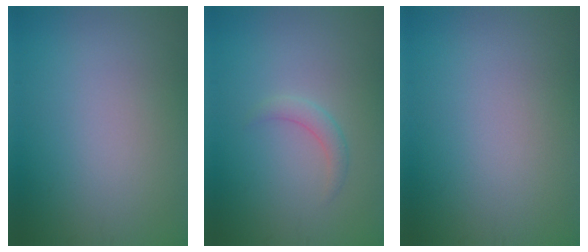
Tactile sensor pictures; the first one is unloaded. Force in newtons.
{"total": 1.5, "press": 1.5, "slide": 0.0}
{"total": 0.0}